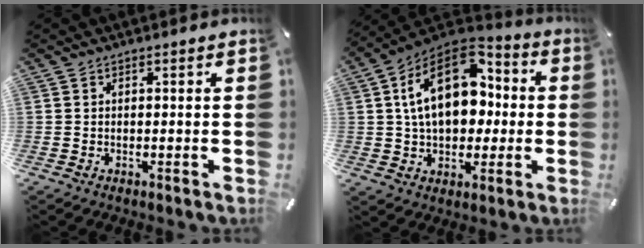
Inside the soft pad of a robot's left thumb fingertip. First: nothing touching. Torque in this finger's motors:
{"motor_torque": [1.21, 1.41, 1.61, -1.16, 0.58]}